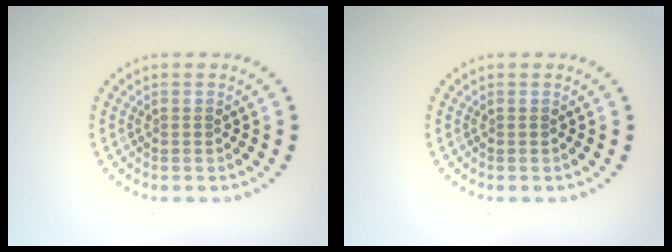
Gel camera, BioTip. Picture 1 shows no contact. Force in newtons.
{"total": 0.0}